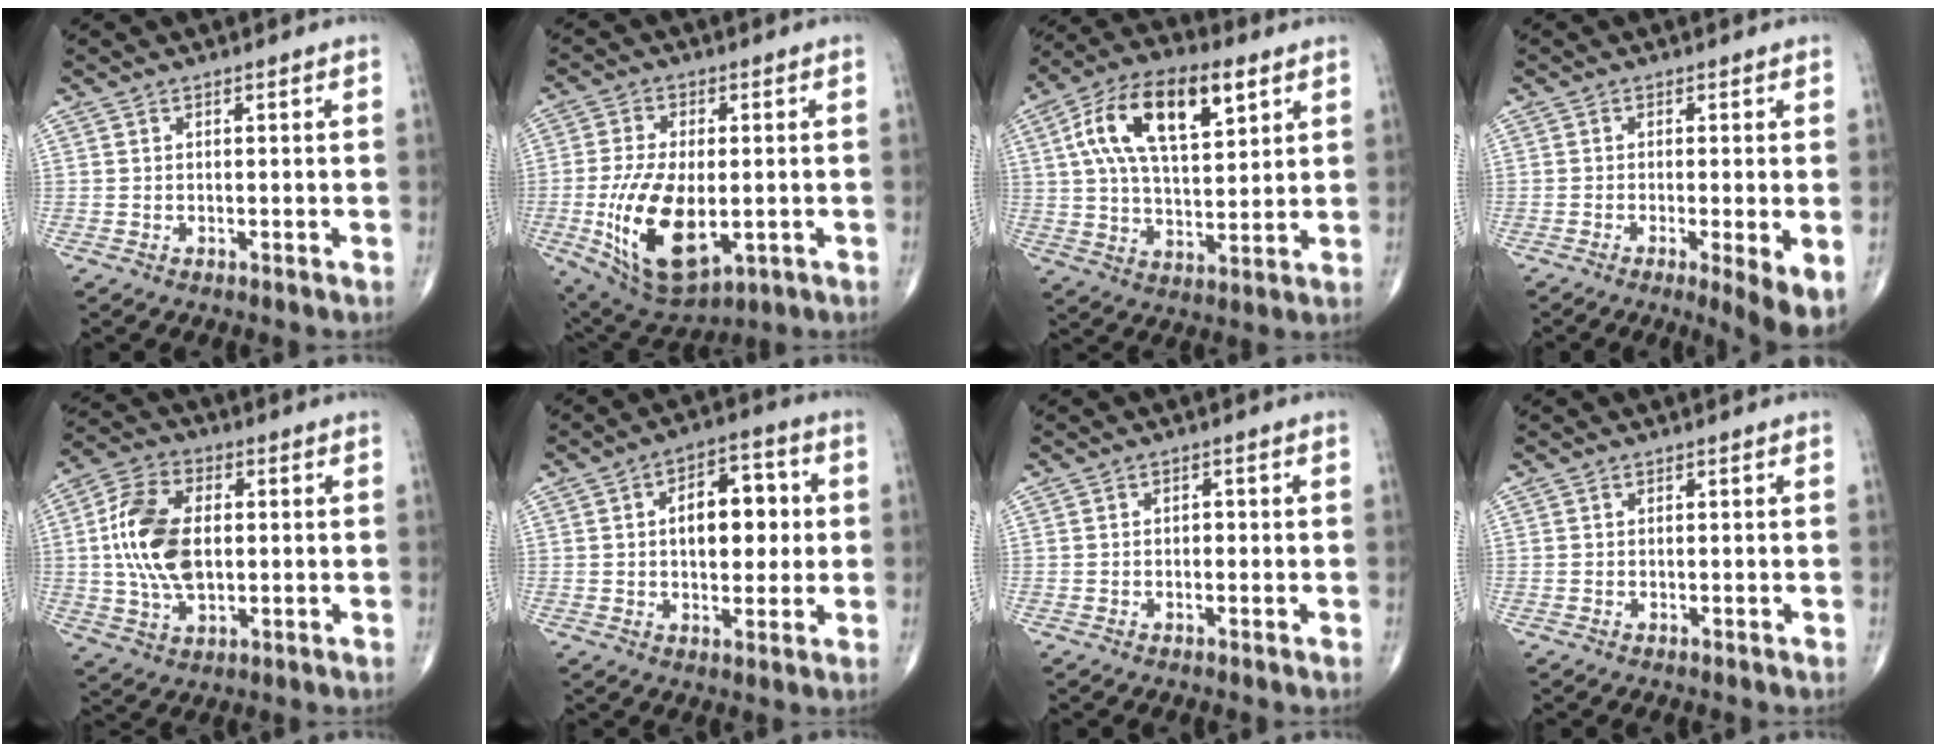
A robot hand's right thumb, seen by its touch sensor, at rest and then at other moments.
{"total": 16.7, "force": [-3.1, 8.6, 14.0], "torque": [-0.264, -0.013, -0.035]}
{"total": 18.4, "force": [6.9, 8.6, 14.8], "torque": [-0.250, 0.002, 0.118]}
{"total": 6.3, "force": [-2.0, 0.8, 5.9], "torque": [-0.096, -0.018, -0.036]}
{"total": 14.4, "force": [0.7, 8.6, 11.5], "torque": [-0.221, 0.011, 0.011]}
{"total": 11.7, "force": [1.3, 6.7, 9.5], "torque": [-0.103, 0.015, 0.017]}
{"total": 1.0, "force": [-0.2, 0.7, 0.7], "torque": [-0.005, 0.005, -0.005]}
{"total": 0.0}